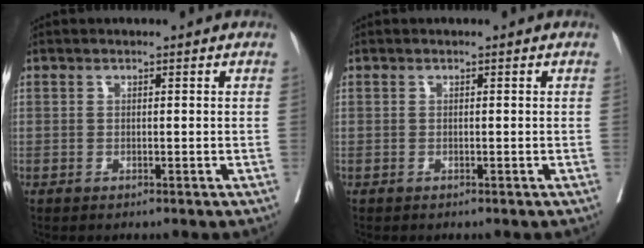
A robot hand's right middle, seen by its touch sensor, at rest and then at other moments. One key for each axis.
{"total": 0.0}